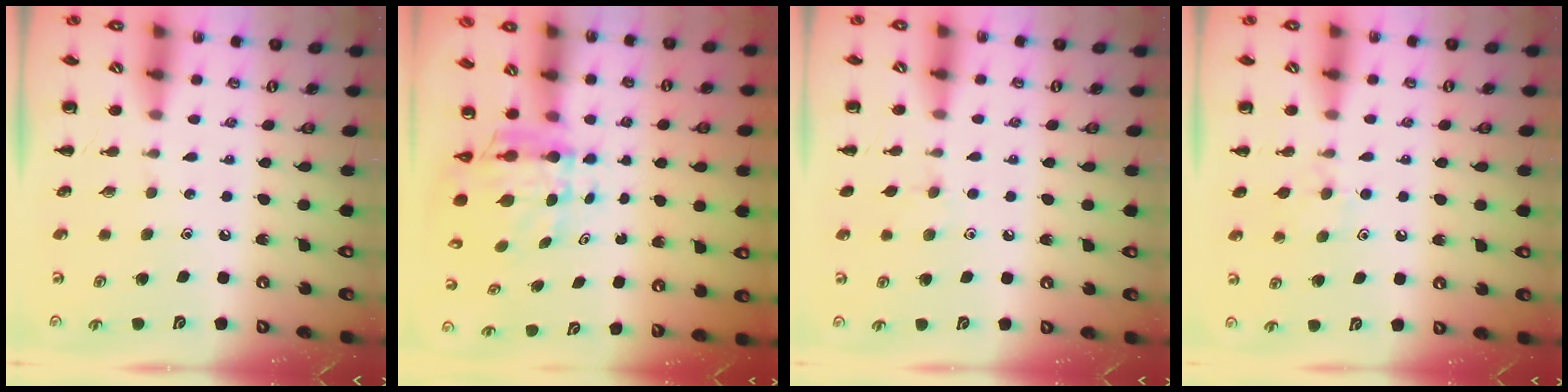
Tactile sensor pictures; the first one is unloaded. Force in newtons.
{"total": 6.1, "press": 5.8, "slide": 1.8}
{"total": 3.3, "press": 3.1, "slide": 1.2}
{"total": 7.0, "press": 6.8, "slide": 1.8}